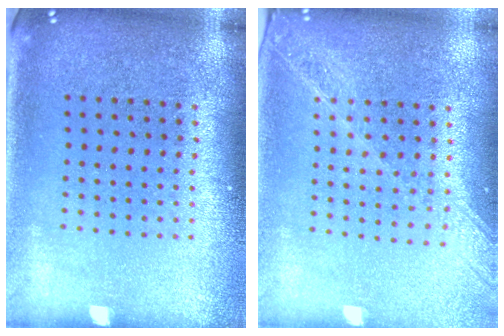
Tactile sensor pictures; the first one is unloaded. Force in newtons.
{"total": 1.7, "press": 1.5, "slide": 0.8}